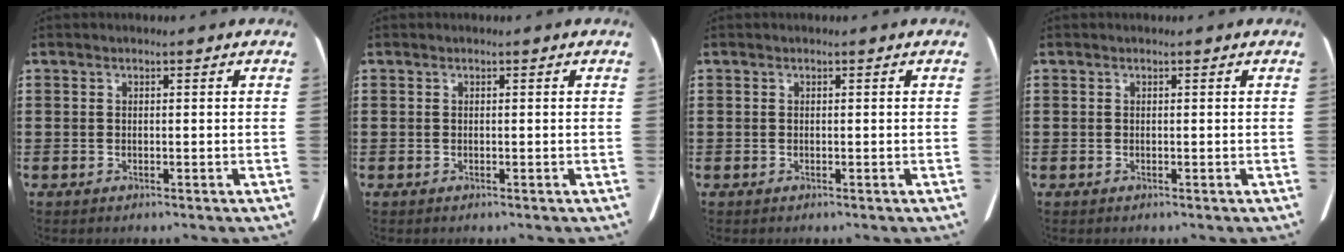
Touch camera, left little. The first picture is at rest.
{"total": 0.0}
{"total": 0.0}
{"total": 0.0}